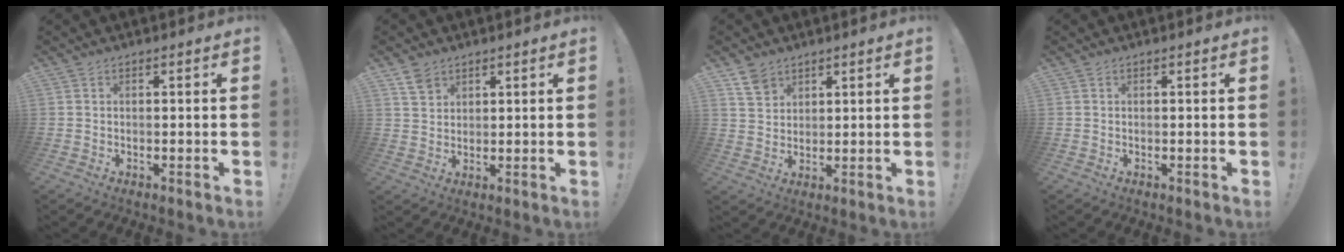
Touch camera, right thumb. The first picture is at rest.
{"total": 4.7, "force": [3.3, 3.0, 1.4], "torque": [-0.019, -0.015, 0.062]}
{"total": 5.9, "force": [4.3, 3.8, 1.5], "torque": [-0.020, -0.026, 0.082]}
{"total": 0.0}